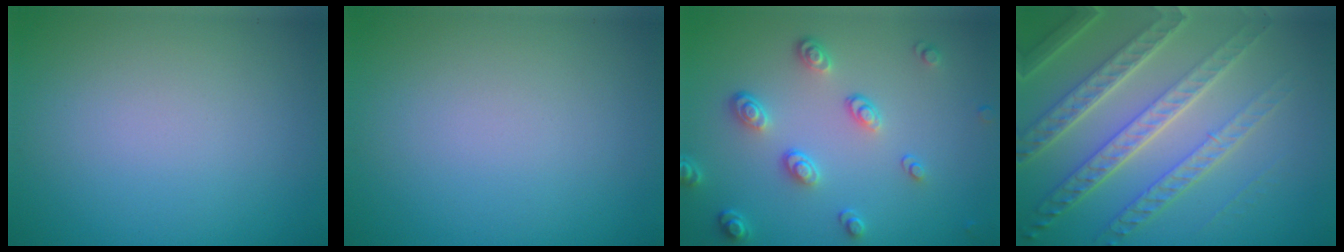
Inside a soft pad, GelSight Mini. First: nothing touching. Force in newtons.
{"total": 0.0}
{"total": 3.6, "press": 2.8, "slide": 2.3}
{"total": 7.9, "press": 5.3, "slide": 5.9}